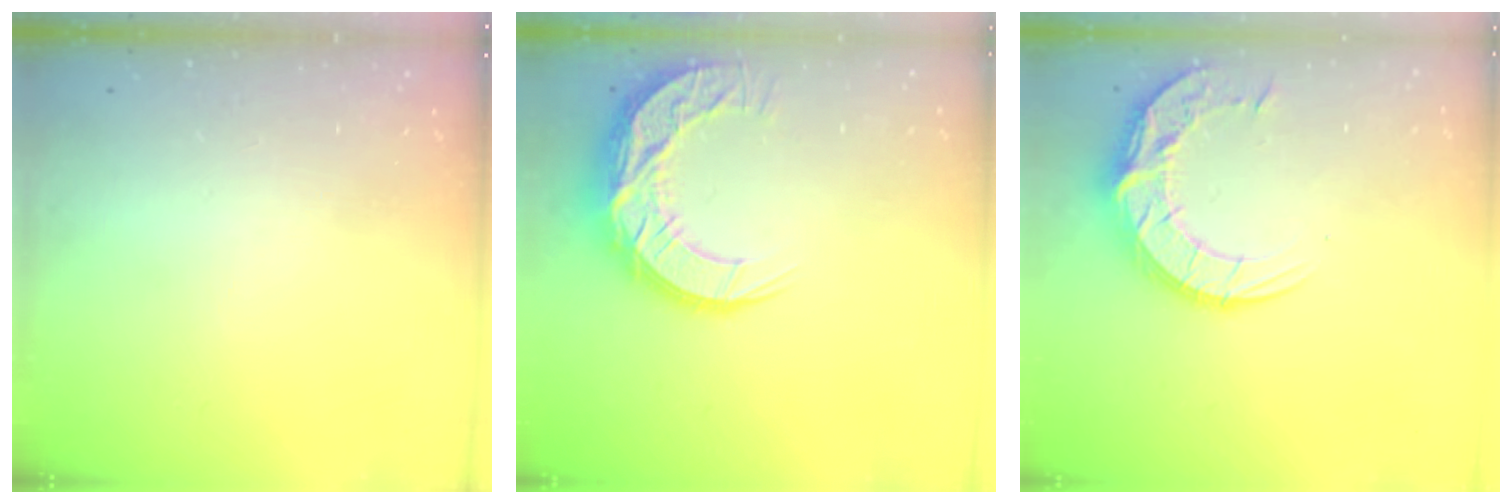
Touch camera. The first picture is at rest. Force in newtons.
{"total": 15.4, "press": 15.3, "slide": 1.0}
{"total": 13.7, "press": 13.6, "slide": 1.1}